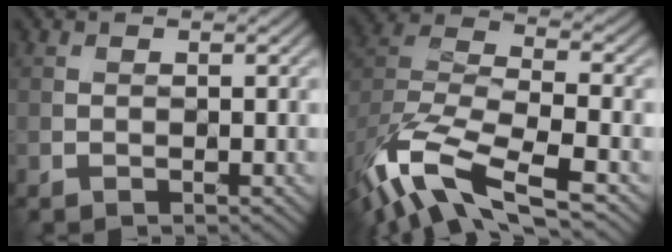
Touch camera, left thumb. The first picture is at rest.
{"total": 13.1, "force": [-8.8, 4.6, 8.6], "torque": [-0.201, -0.017, -0.158]}